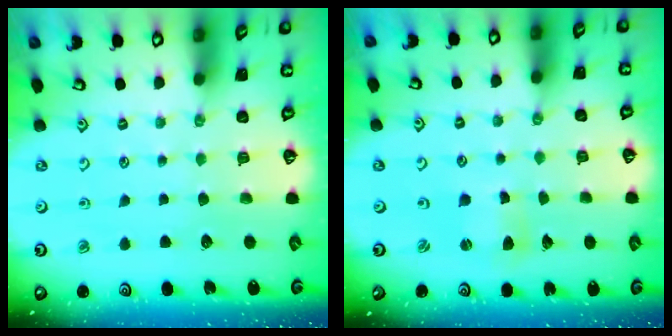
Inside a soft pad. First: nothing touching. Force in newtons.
{"total": 2.5, "press": 2.5, "slide": 0.3}